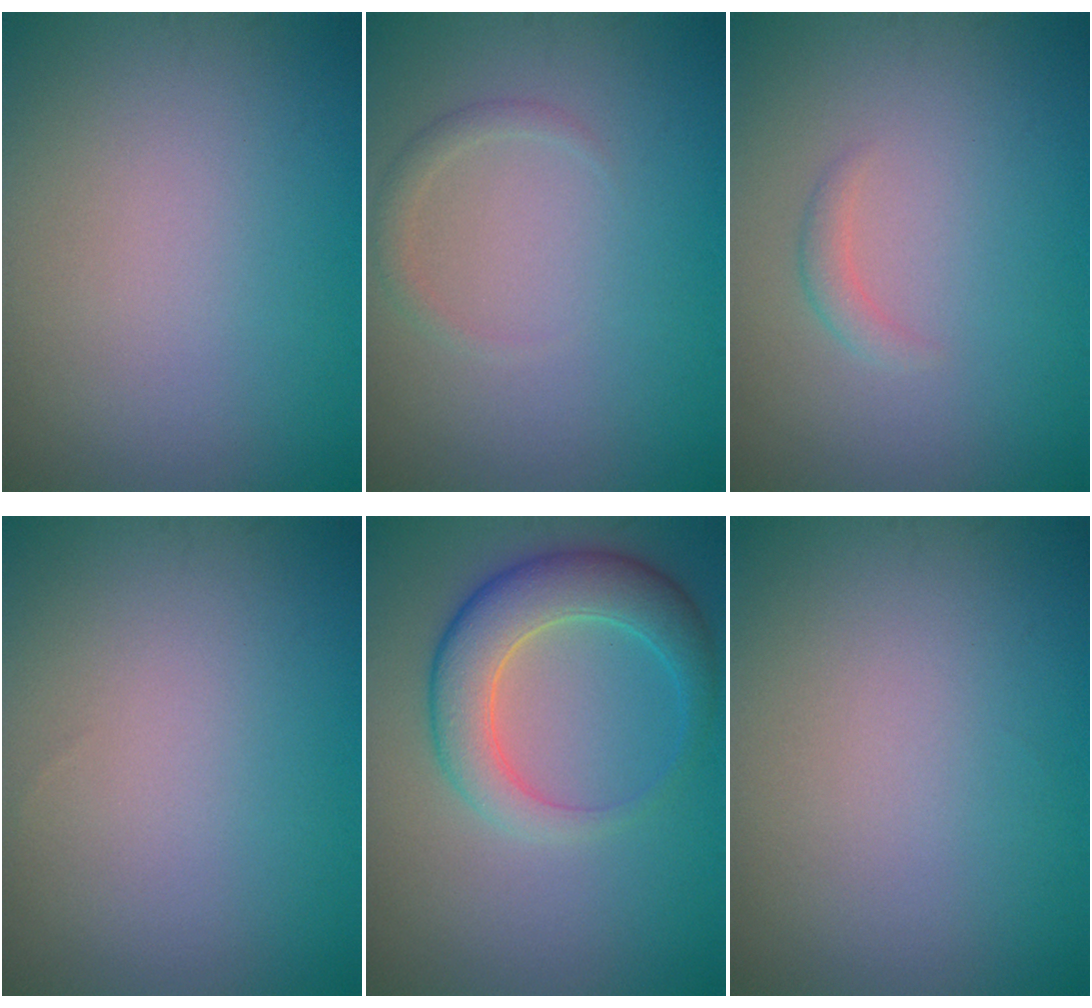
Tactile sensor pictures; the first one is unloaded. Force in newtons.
{"total": 1.1, "press": 1.1, "slide": 0.1}
{"total": 1.1, "press": 1.1, "slide": 0.1}
{"total": 0.0}
{"total": 5.6, "press": 5.6, "slide": 0.3}
{"total": 0.0}